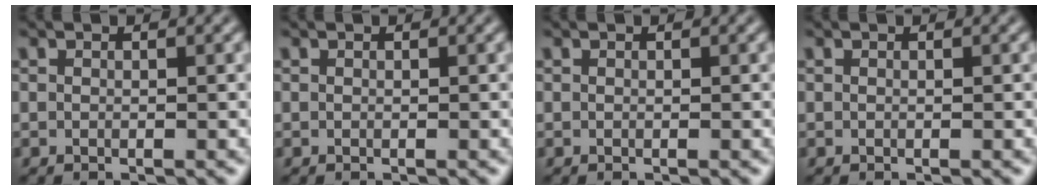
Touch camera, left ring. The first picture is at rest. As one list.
[{"total": 0.0}, {"total": 0.0}, {"total": 0.0}]